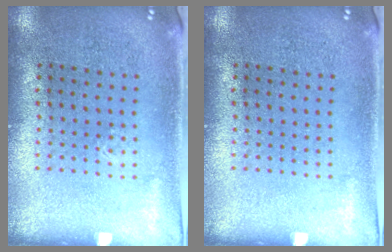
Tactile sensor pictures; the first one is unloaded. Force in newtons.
{"total": 0.0}